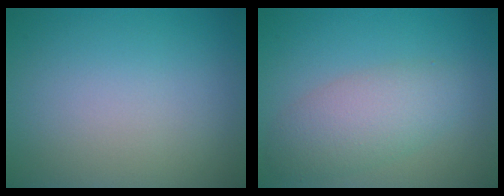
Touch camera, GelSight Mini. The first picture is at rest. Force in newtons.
{"total": 4.3, "press": 4.3, "slide": 0.1}